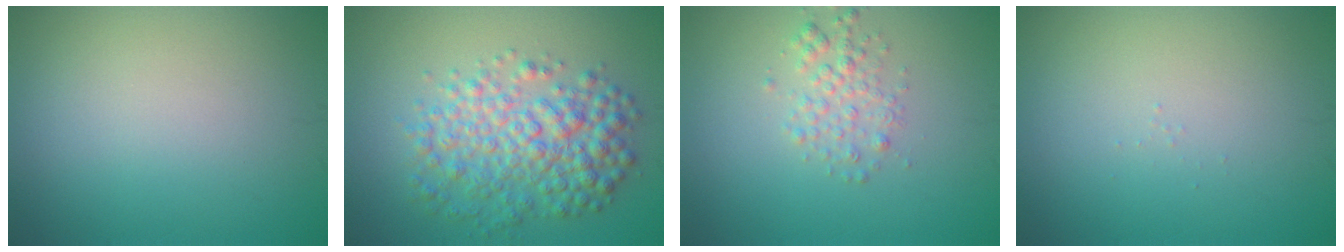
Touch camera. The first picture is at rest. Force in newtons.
{"total": 6.1, "press": 6.0, "slide": 0.1}
{"total": 2.1, "press": 2.1, "slide": 0.1}
{"total": 0.0}